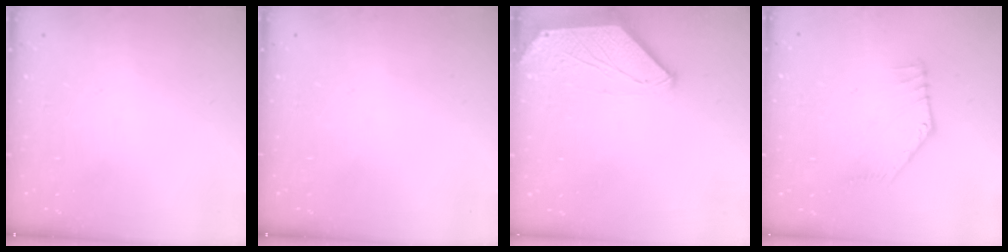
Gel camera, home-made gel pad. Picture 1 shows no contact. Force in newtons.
{"total": 0.0}
{"total": 0.0}
{"total": 3.7, "press": 3.7, "slide": 0.1}